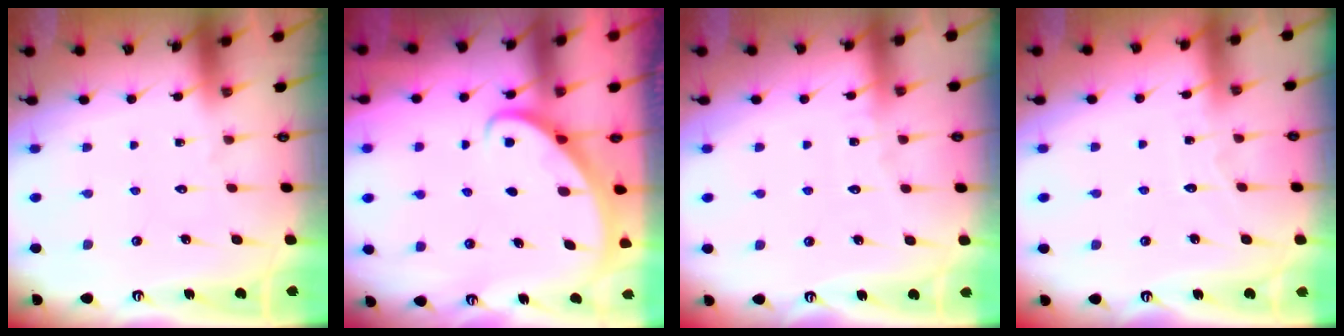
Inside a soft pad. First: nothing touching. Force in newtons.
{"total": 2.9, "press": 2.9, "slide": 0.2}
{"total": 3.1, "press": 3.1, "slide": 0.3}
{"total": 2.8, "press": 2.7, "slide": 0.4}